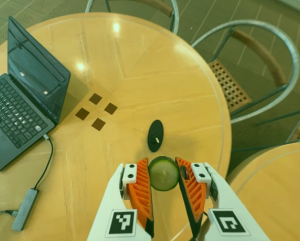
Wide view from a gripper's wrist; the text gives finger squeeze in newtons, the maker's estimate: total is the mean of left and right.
{"total": 9.1, "left": 9.0, "right": 9.3}